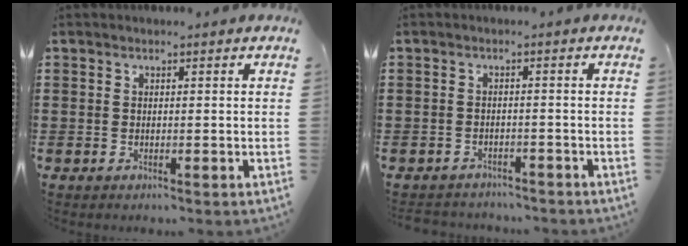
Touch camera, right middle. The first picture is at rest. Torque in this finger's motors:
{"motor_torque": [0.00, 0.00, -0.01, 0.00]}